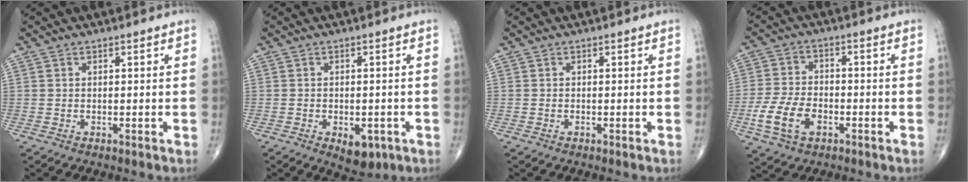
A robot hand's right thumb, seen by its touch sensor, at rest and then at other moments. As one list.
[{"total": 5.2, "force": [-2.0, 2.9, 3.8], "torque": [-0.042, 0.005, -0.016]}, {"total": 0.0}, {"total": 9.6, "force": [-3.5, 6.0, 6.6], "torque": [-0.136, 0.013, -0.067]}]